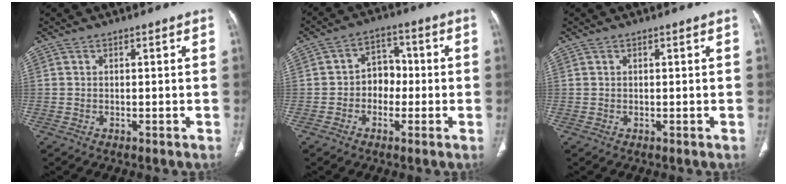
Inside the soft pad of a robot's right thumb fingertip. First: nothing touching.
{"total": 6.3, "force": [-1.0, 5.2, 3.5], "torque": [-0.016, 0.028, -0.029]}
{"total": 0.0}